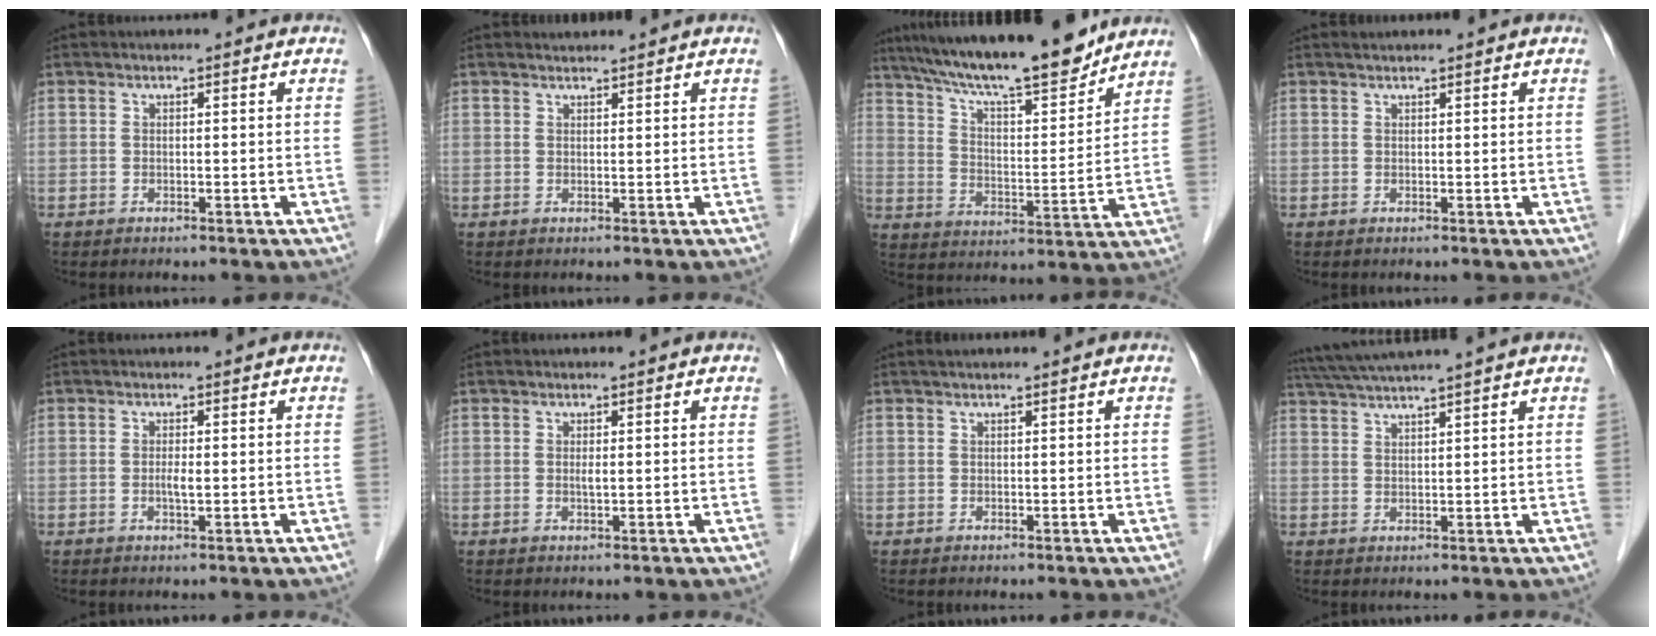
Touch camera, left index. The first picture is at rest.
{"total": 1.2, "force": [1.2, 0.0, -0.1], "torque": [-0.009, 0.007, 0.023]}
{"total": 18.6, "force": [16.0, 2.0, 9.2], "torque": [-0.156, 0.007, 0.258]}
{"total": 1.2, "force": [1.1, 0.0, 0.4], "torque": [-0.008, 0.016, 0.022]}
{"total": 1.4, "force": [0.0, 0.2, 1.3], "torque": [-0.029, -0.003, -0.002]}
{"total": 0.7, "force": [0.2, 0.1, 0.7], "torque": [-0.018, -0.003, 0.003]}
{"total": 1.6, "force": [1.4, 0.0, 0.8], "torque": [-0.009, 0.020, 0.023]}
{"total": 9.8, "force": [8.6, -1.5, 4.4], "torque": [-0.080, 0.028, 0.134]}